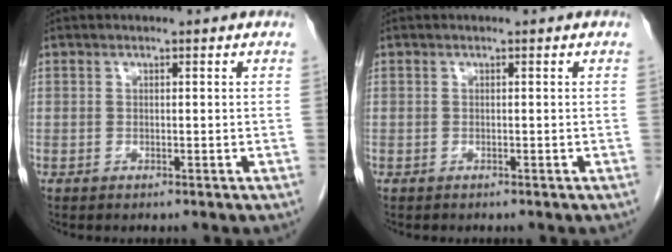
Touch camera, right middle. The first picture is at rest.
{"total": 0.9, "force": [-0.8, 0.5, 0.0], "torque": [-0.015, -0.003, -0.013]}